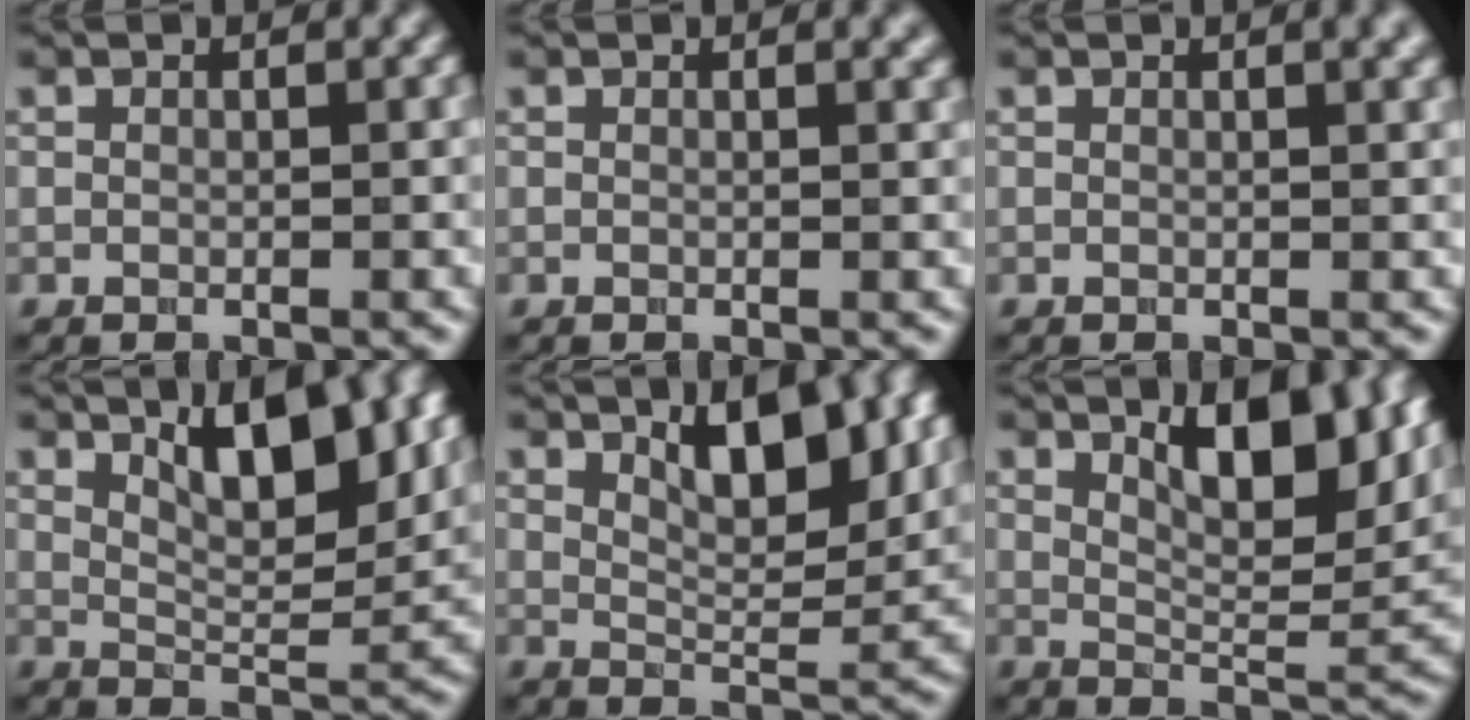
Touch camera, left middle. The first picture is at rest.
{"total": 0.9, "force": [0.6, 0.3, 0.6], "torque": [-0.002, 0.004, 0.007]}
{"total": 2.2, "force": [1.1, 0.7, 1.8], "torque": [-0.013, 0.005, 0.009]}
{"total": 7.2, "force": [3.6, 2.4, 5.7], "torque": [-0.089, -0.003, 0.059]}
{"total": 6.4, "force": [3.2, 2.4, 5.0], "torque": [-0.077, -0.005, 0.049]}
{"total": 8.5, "force": [4.0, 3.0, 6.8], "torque": [-0.103, -0.002, 0.069]}